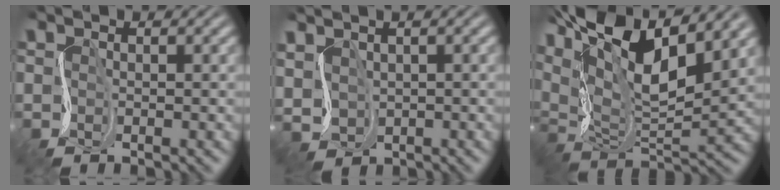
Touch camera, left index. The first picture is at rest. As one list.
[{"total": 2.8, "force": [0.8, 1.9, 1.9], "torque": [-0.056, 0.000, 0.020]}, {"total": 14.9, "force": [8.1, 5.4, 11.3], "torque": [-0.219, 0.038, 0.129]}]